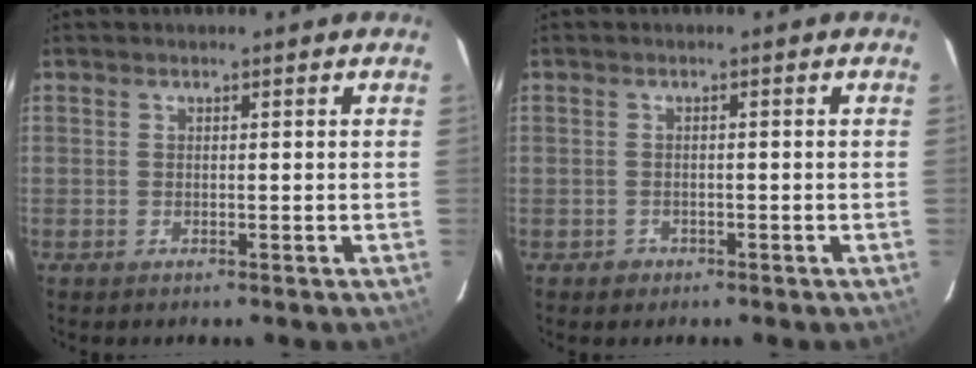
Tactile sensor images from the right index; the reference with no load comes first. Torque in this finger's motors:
{"motor_torque": [-0.04, -0.02, -0.20, -0.10]}